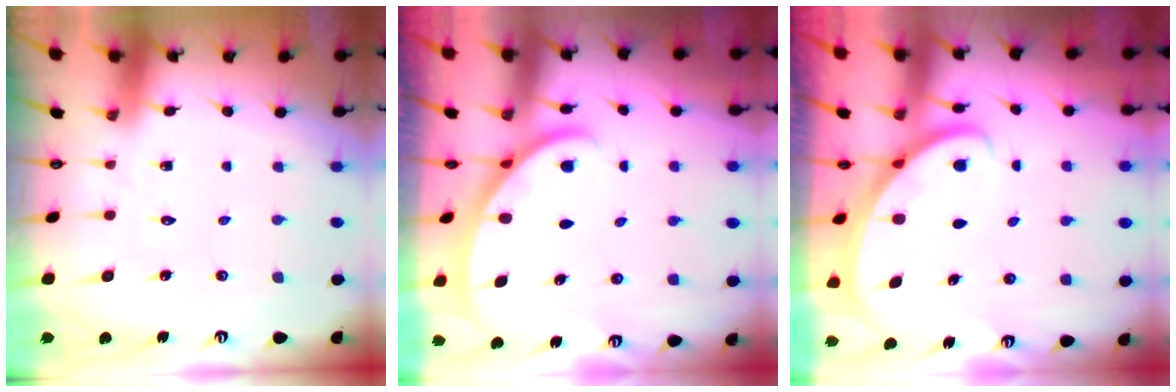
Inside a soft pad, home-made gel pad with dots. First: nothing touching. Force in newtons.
{"total": 2.1, "press": 2.1, "slide": 0.2}
{"total": 2.7, "press": 2.6, "slide": 0.2}